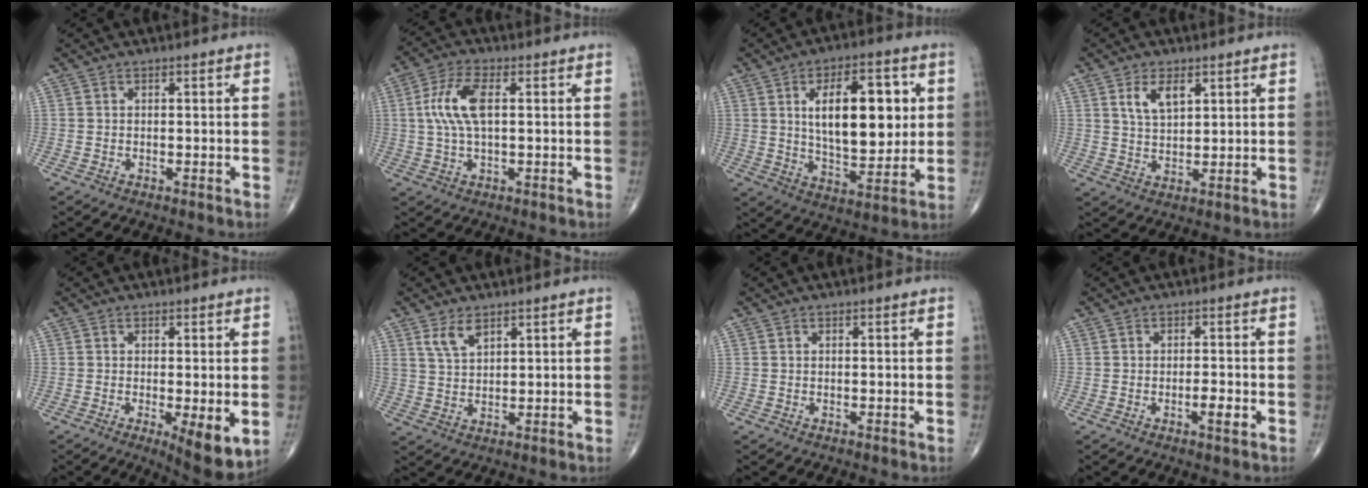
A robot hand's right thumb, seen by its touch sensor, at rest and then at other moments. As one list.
[{"total": 8.4, "force": [1.2, 3.4, 7.6], "torque": [-0.172, 0.013, 0.022]}, {"total": 17.7, "force": [3.7, 8.3, 15.2], "torque": [-0.203, -0.016, 0.064]}, {"total": 5.7, "force": [2.7, 2.9, 4.1], "torque": [-0.067, -0.014, 0.054]}, {"total": 7.5, "force": [-1.7, 2.2, 6.9], "torque": [-0.101, -0.023, -0.024]}, {"total": 4.2, "force": [2.7, 2.0, 2.5], "torque": [-0.043, -0.015, 0.059]}, {"total": 0.0}, {"total": 2.6, "force": [-0.9, 0.6, 2.4], "torque": [-0.039, 0.000, -0.016]}]